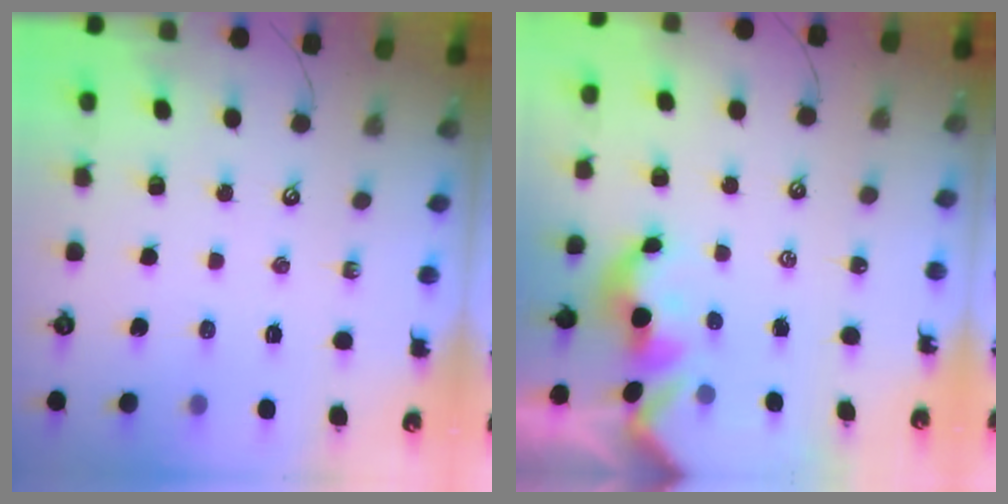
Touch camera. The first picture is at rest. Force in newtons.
{"total": 1.8, "press": 1.8, "slide": 0.2}